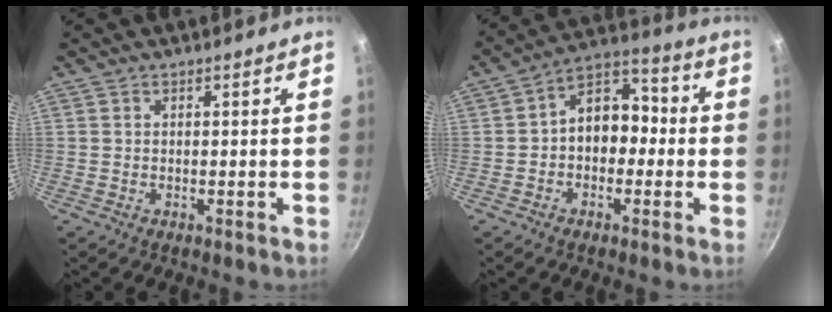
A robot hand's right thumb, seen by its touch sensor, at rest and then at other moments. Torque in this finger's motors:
{"motor_torque": [-0.41, 0.69, 0.11, 0.10, 0.07]}